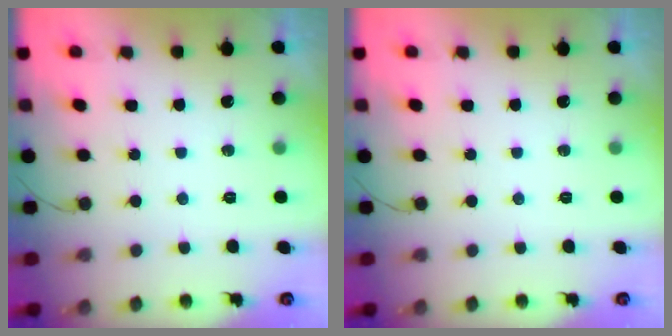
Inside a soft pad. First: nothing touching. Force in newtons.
{"total": 0.0}